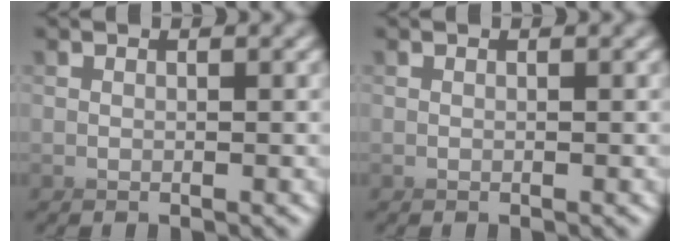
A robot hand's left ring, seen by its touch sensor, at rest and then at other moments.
{"total": 0.0}